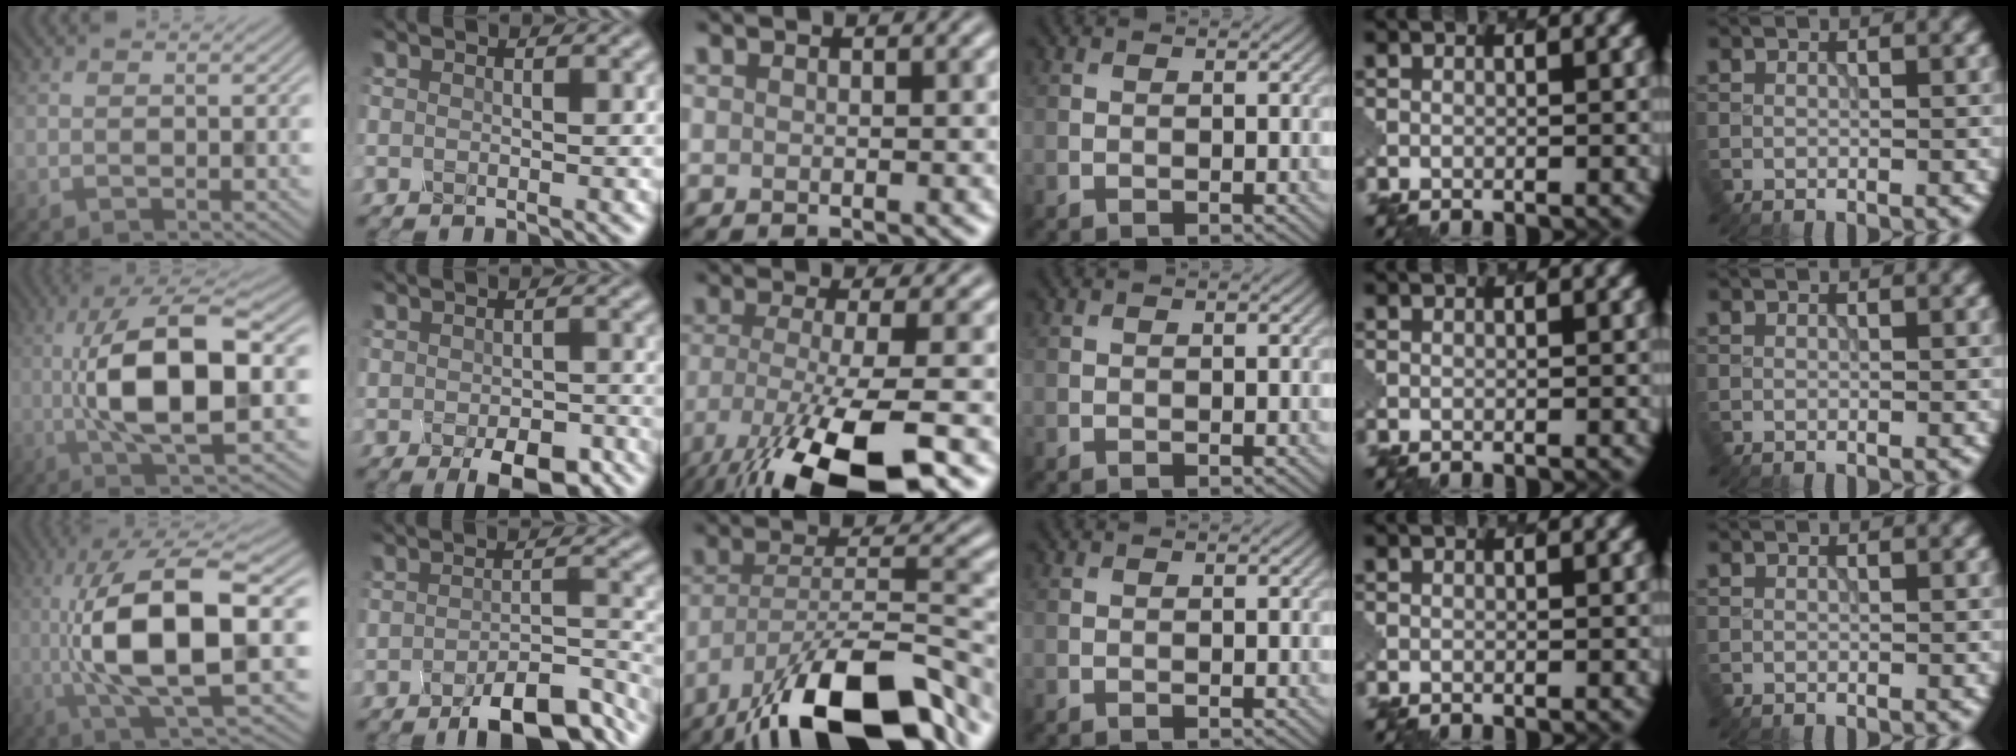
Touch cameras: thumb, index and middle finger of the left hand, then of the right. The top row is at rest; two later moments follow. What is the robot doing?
{"motion": "dispense", "object": "glue stick"}